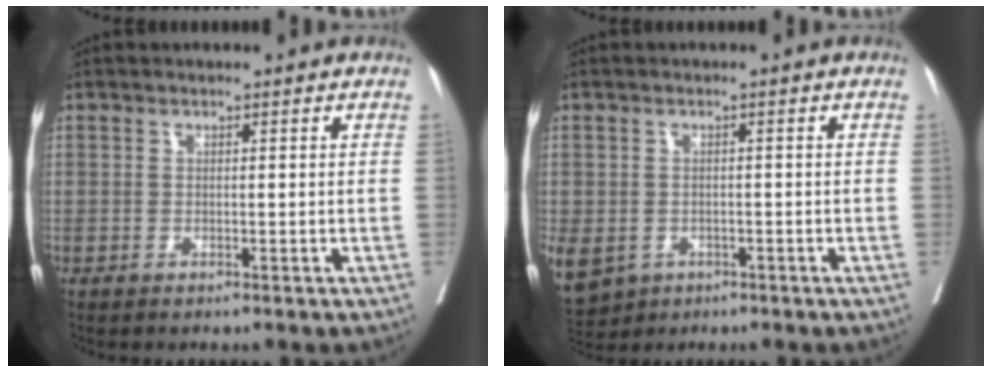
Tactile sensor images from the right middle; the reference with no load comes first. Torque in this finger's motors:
{"motor_torque": [0.97, -1.17, 0.52, 0.13]}